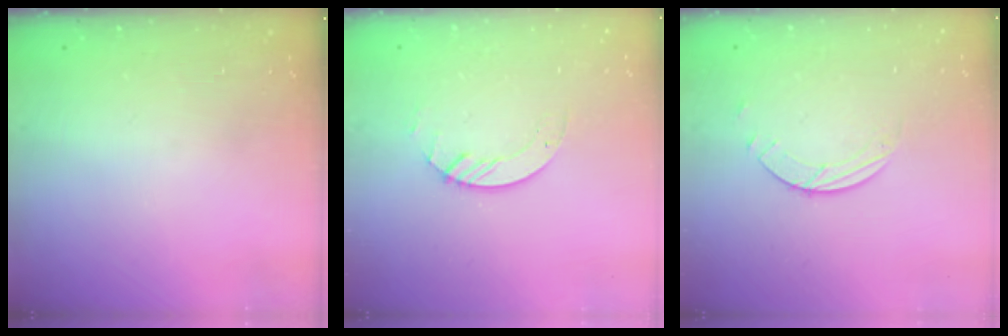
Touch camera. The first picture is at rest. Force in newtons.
{"total": 2.6, "press": 2.6, "slide": 0.3}
{"total": 1.7, "press": 1.7, "slide": 0.2}